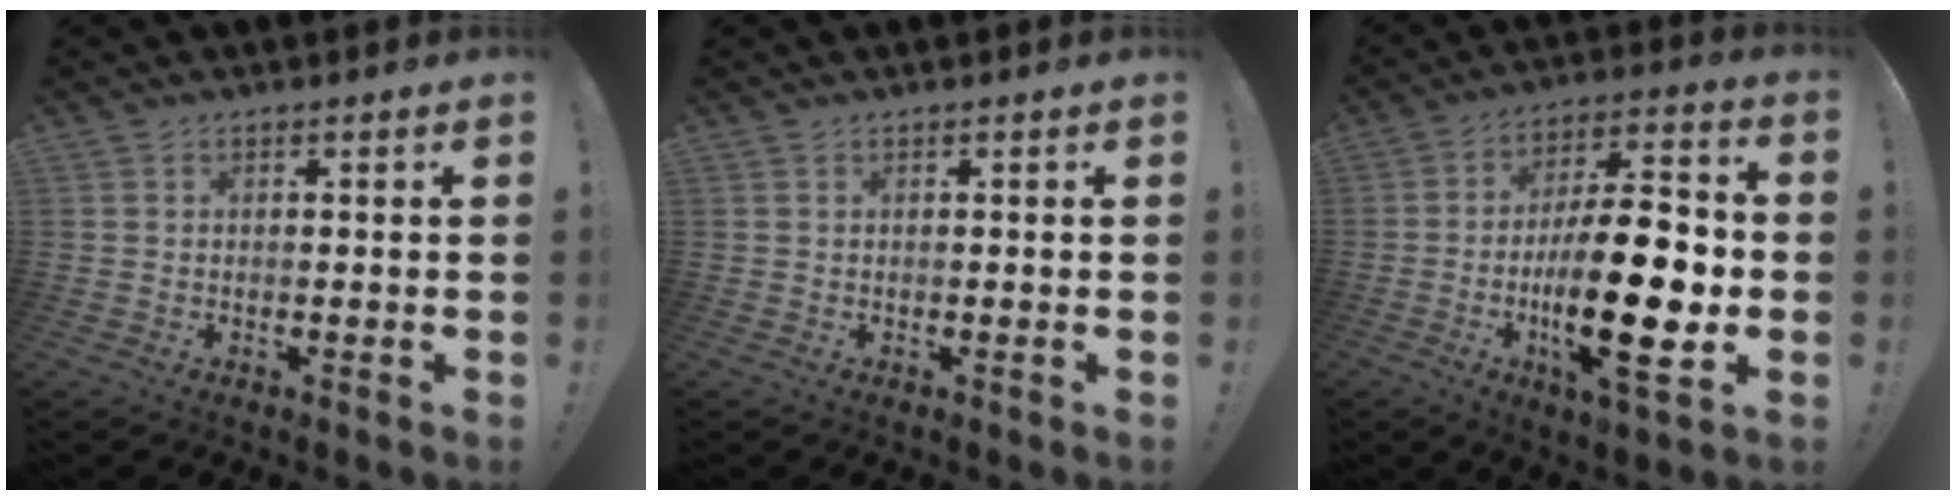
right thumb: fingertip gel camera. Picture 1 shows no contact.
{"total": 0.0}
{"total": 24.4, "force": [-5.1, 8.4, 22.3], "torque": [-0.396, 0.018, -0.081]}